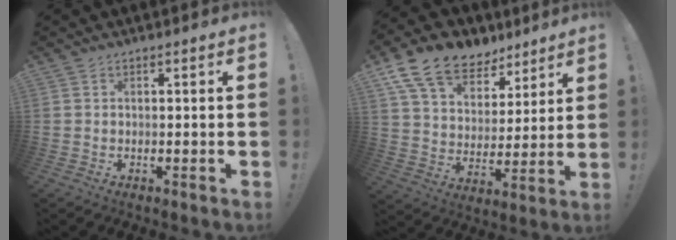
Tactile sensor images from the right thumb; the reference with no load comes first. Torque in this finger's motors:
{"motor_torque": [0.04, 1.86, 1.10, 0.59, 0.26]}